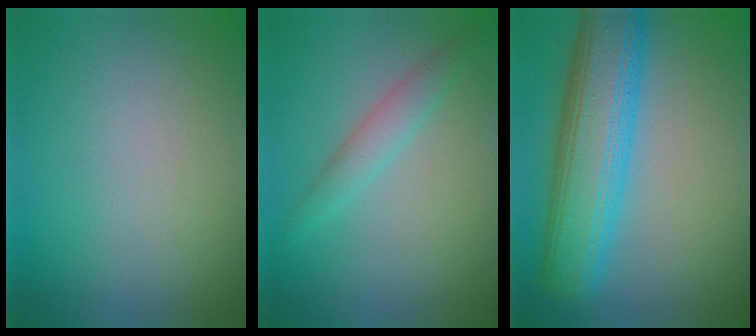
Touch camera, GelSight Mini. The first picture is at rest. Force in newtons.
{"total": 2.0, "press": 2.0, "slide": 0.1}
{"total": 9.6, "press": 9.6, "slide": 0.3}